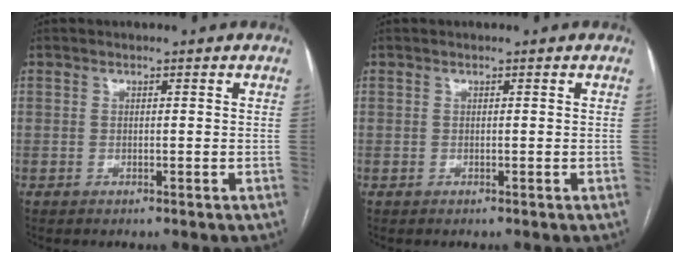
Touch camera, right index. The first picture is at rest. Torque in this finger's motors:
{"motor_torque": [0.02, -0.01, 0.00, 0.00]}